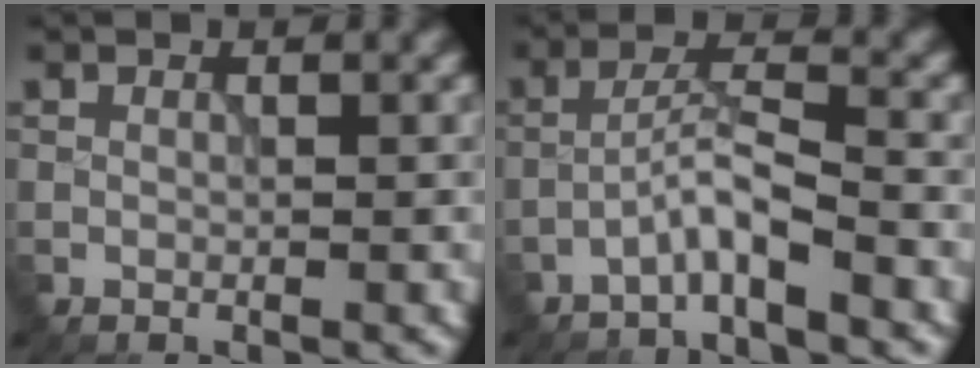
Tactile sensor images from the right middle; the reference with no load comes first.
{"total": 3.0, "force": [-2.1, 0.1, 2.1], "torque": [-0.043, 0.017, -0.045]}